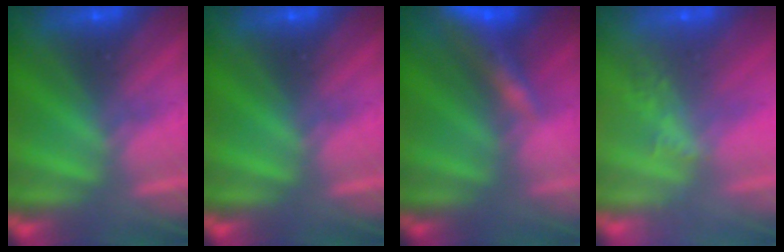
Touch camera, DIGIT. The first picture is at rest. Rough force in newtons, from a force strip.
{"total": 0.0}
{"total": 7.6}
{"total": 2.2}